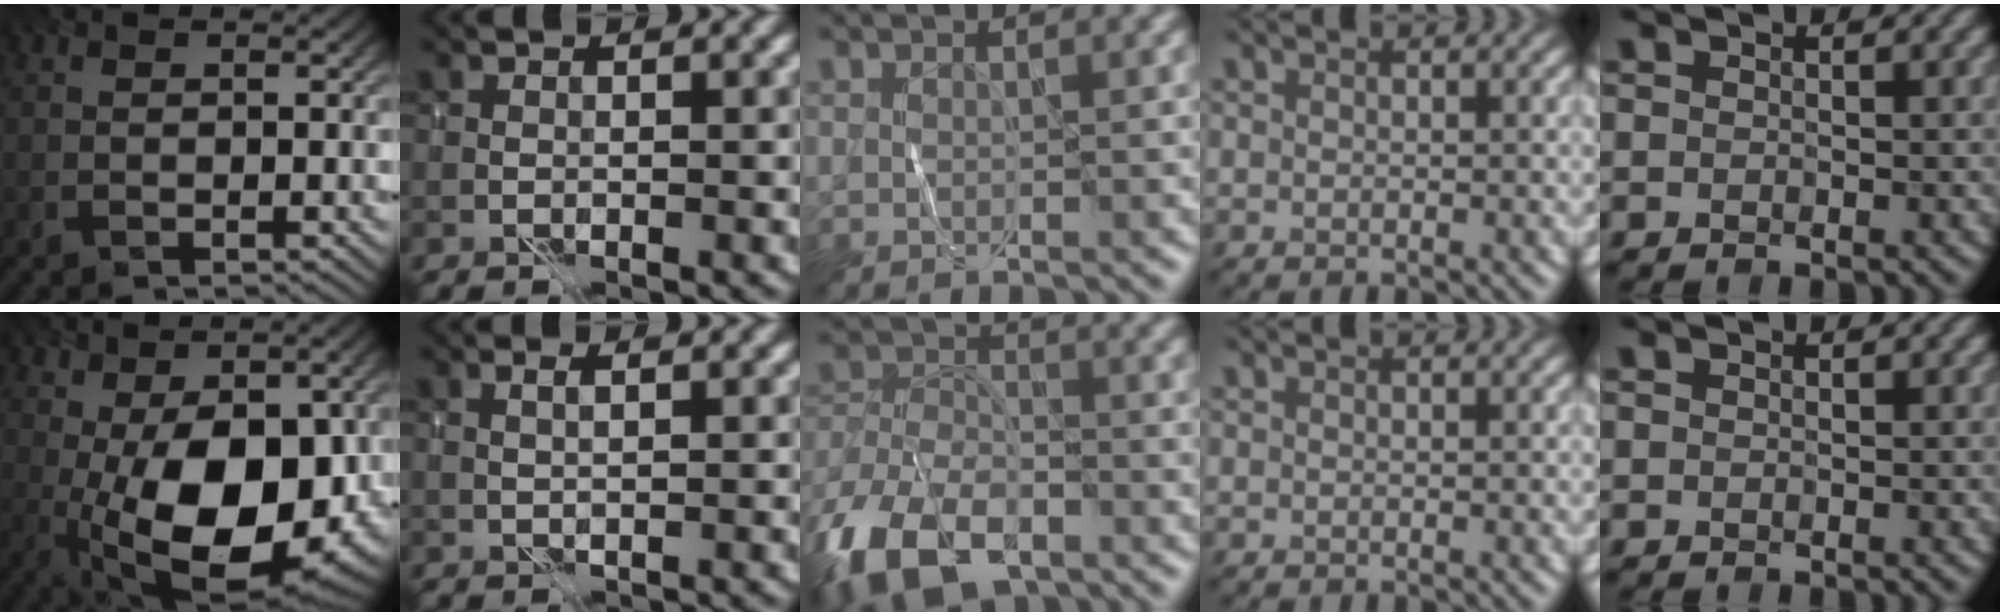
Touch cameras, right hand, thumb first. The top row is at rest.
{"thumb": {"total": 18.5, "force": [-2.7, 9.7, 15.5], "torque": [-0.232, -0.037, -0.025]}, "index": {"total": 1.1, "force": [0.8, -0.2, 0.8], "torque": [-0.019, 0.005, 0.014]}, "middle": {"total": 11.9, "force": [-7.9, 5.9, 6.7], "torque": [-0.143, -0.027, -0.153]}}